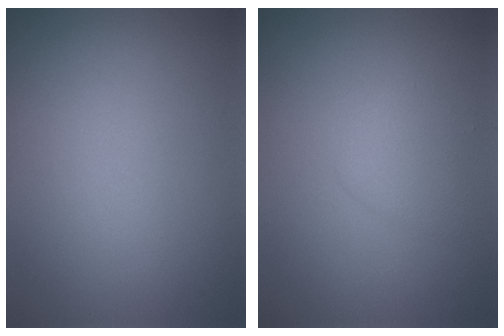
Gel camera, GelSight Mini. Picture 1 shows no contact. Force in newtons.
{"total": 1.6, "press": 1.6, "slide": 0.2}